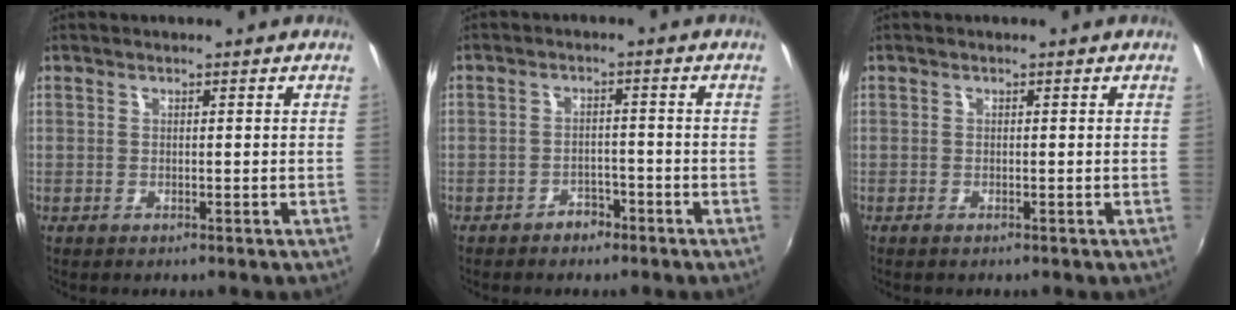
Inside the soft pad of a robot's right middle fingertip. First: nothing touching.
{"total": 3.0, "force": [-2.3, 1.7, 0.7], "torque": [-0.016, 0.010, -0.030]}
{"total": 0.6, "force": [-0.4, 0.2, 0.3], "torque": [-0.007, -0.003, -0.008]}